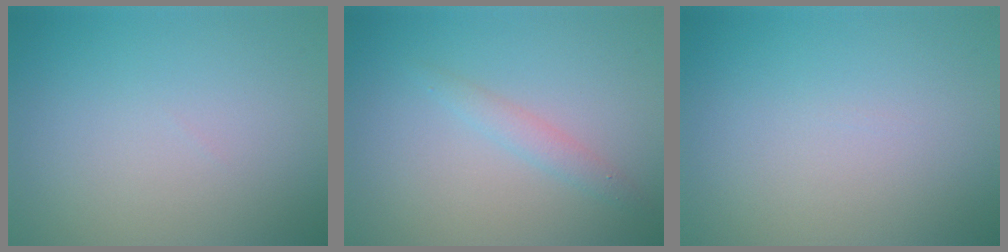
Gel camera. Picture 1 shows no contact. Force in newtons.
{"total": 1.4, "press": 1.4, "slide": 0.1}
{"total": 0.0}